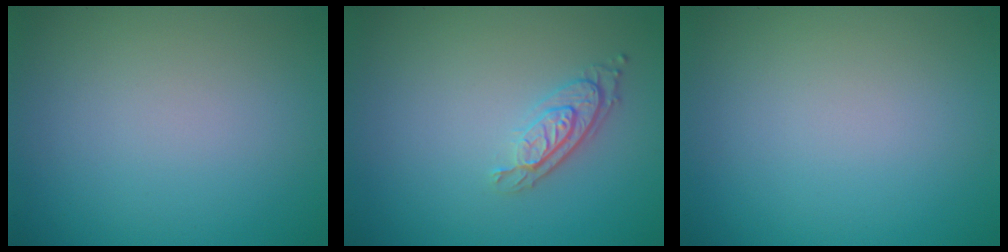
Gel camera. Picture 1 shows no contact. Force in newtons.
{"total": 2.9, "press": 2.2, "slide": 1.9}
{"total": 0.0}